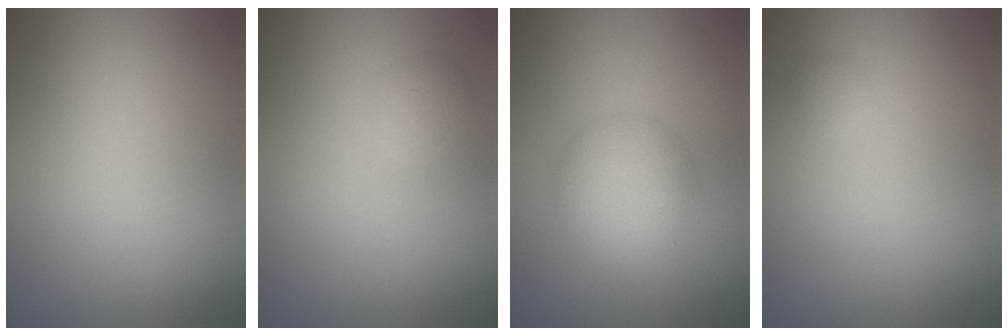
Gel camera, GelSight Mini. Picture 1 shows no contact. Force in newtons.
{"total": 1.3, "press": 1.3, "slide": 0.0}
{"total": 5.0, "press": 5.0, "slide": 0.0}
{"total": 0.6, "press": 0.6, "slide": 0.0}